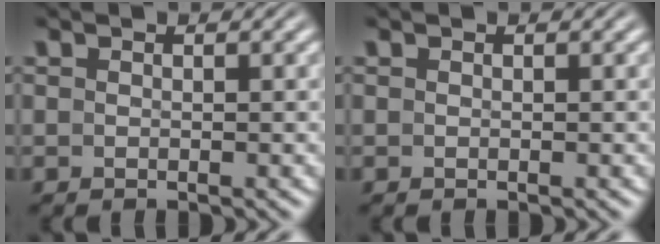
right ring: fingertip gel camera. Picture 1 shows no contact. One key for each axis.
{"total": 0.0}